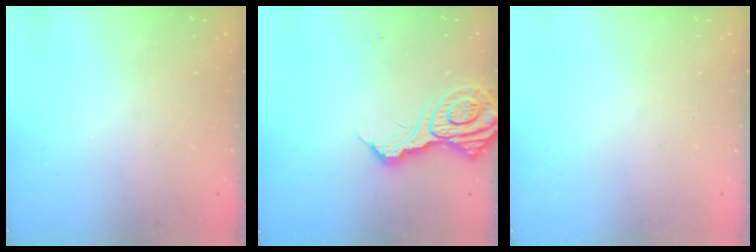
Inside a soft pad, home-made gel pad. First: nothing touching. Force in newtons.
{"total": 14.4, "press": 14.3, "slide": 1.7}
{"total": 1.9, "press": 1.9, "slide": 0.2}